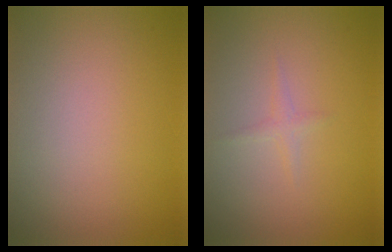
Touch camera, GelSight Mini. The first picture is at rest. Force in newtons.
{"total": 0.8, "press": 0.8, "slide": 0.1}